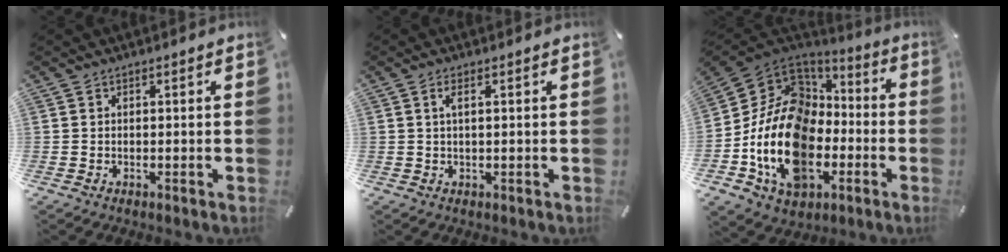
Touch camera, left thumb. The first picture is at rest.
{"total": 2.1, "force": [0.6, 0.4, 2.0], "torque": [-0.042, 0.002, 0.008]}
{"total": 21.4, "force": [-6.1, 15.5, 13.5], "torque": [-0.297, 0.023, -0.101]}